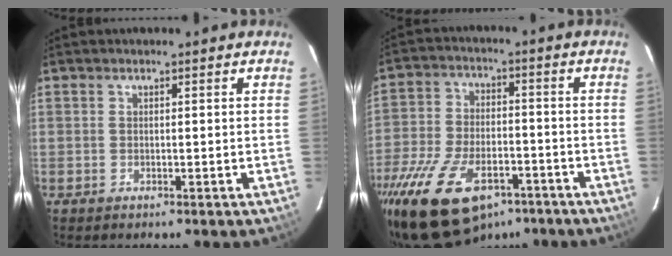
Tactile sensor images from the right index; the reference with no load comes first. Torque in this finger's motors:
{"motor_torque": [1.92, -0.22, 1.06, 0.21]}